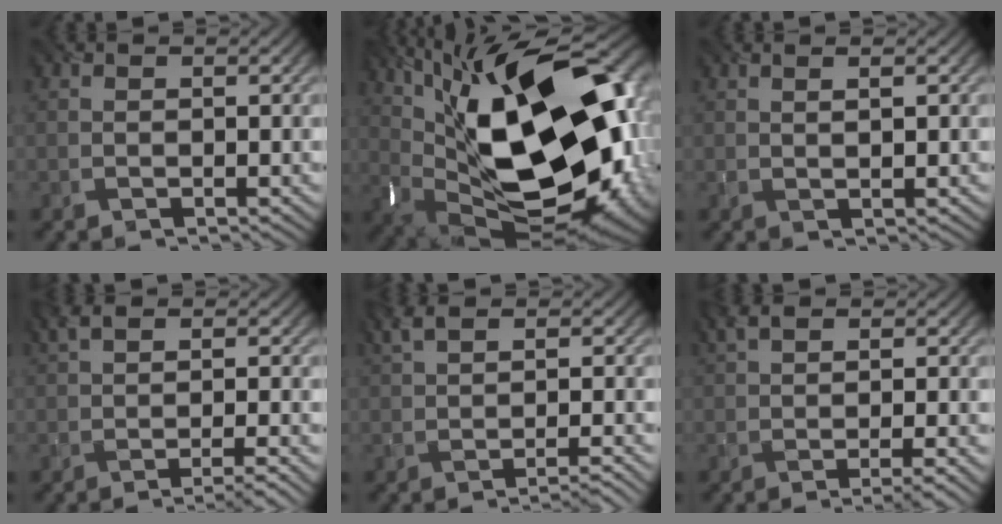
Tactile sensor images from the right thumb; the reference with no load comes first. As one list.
[{"total": 22.2, "force": [4.5, 12.4, 17.9], "torque": [-0.323, 0.005, 0.094]}, {"total": 0.8, "force": [0.6, 0.0, 0.5], "torque": [-0.008, 0.008, 0.012]}, {"total": 3.5, "force": [-0.5, 0.7, 3.4], "torque": [-0.052, 0.007, -0.014]}, {"total": 3.1, "force": [-0.3, 0.6, 3.0], "torque": [-0.045, 0.009, -0.011]}, {"total": 3.9, "force": [-0.1, 0.9, 3.8], "torque": [-0.057, 0.010, -0.006]}]